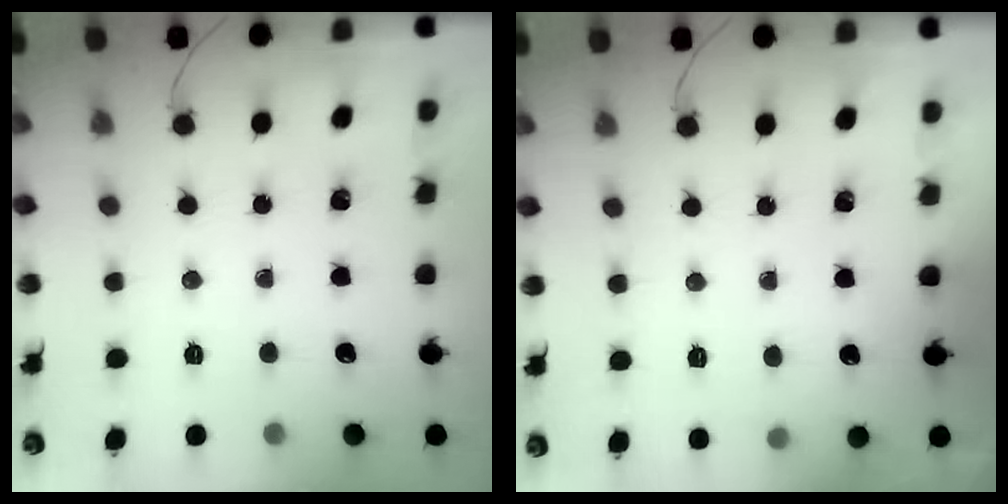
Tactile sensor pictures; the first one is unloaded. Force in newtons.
{"total": 2.6, "press": 2.1, "slide": 1.5}